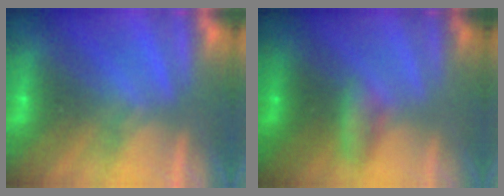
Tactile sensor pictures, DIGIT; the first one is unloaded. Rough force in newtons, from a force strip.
{"total": 2.7}